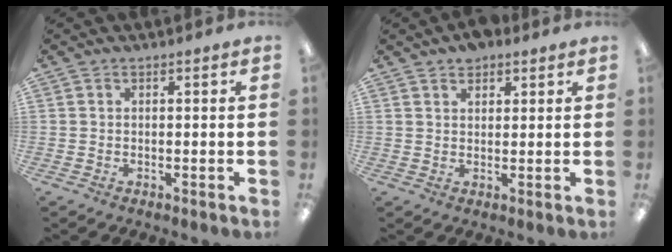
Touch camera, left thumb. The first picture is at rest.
{"total": 3.3, "force": [2.6, 1.8, 1.0], "torque": [-0.009, -0.006, 0.046]}